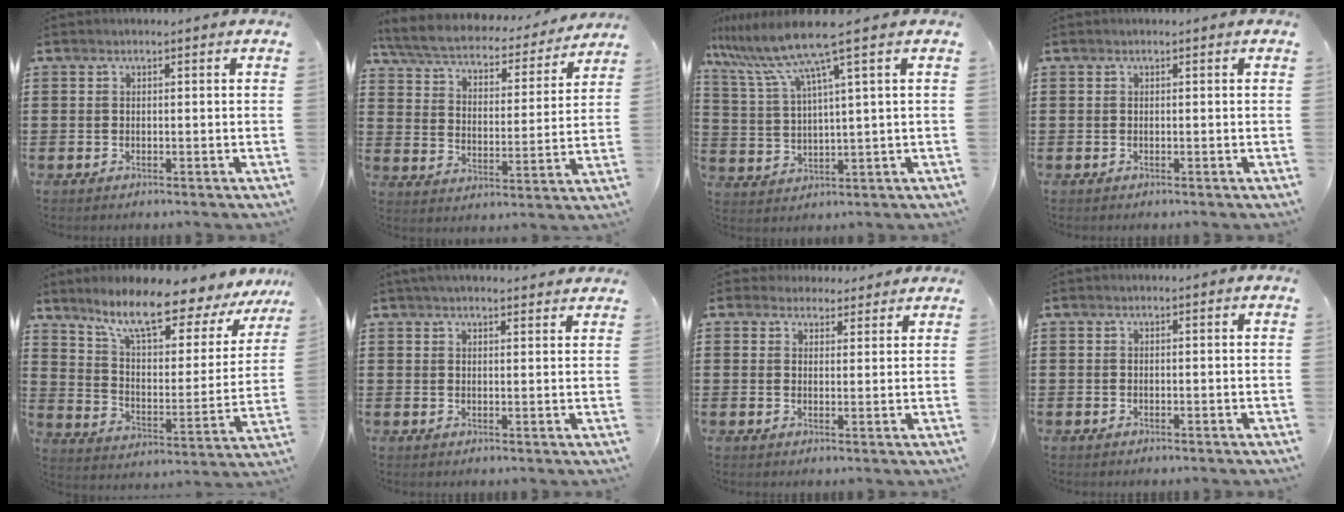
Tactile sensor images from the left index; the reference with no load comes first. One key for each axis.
{"total": 5.3, "fx": 4.9, "fy": 0.8, "fz": 1.8, "tx": -0.060, "ty": -0.033, "tz": 0.079}
{"total": 9.2, "fx": 6.0, "fy": -0.5, "fz": 6.9, "tx": -0.171, "ty": -0.034, "tz": 0.094}
{"total": 0.0}
{"total": 11.5, "fx": 8.9, "fy": 2.0, "fz": 7.0, "tx": -0.146, "ty": -0.057, "tz": 0.143}
{"total": 2.8, "fx": 2.6, "fy": 0.1, "fz": 0.8, "tx": -0.021, "ty": -0.001, "tz": 0.050}
{"total": 3.2, "fx": 2.9, "fy": 1.4, "fz": 0.2, "tx": -0.015, "ty": 0.002, "tz": 0.056}
{"total": 0.0}